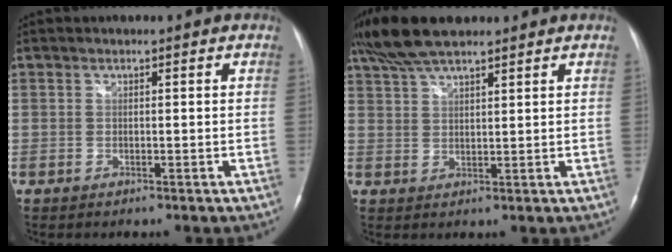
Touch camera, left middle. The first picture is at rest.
{"total": 8.9, "force": [7.4, 1.8, 4.6], "torque": [-0.094, 0.029, 0.138]}